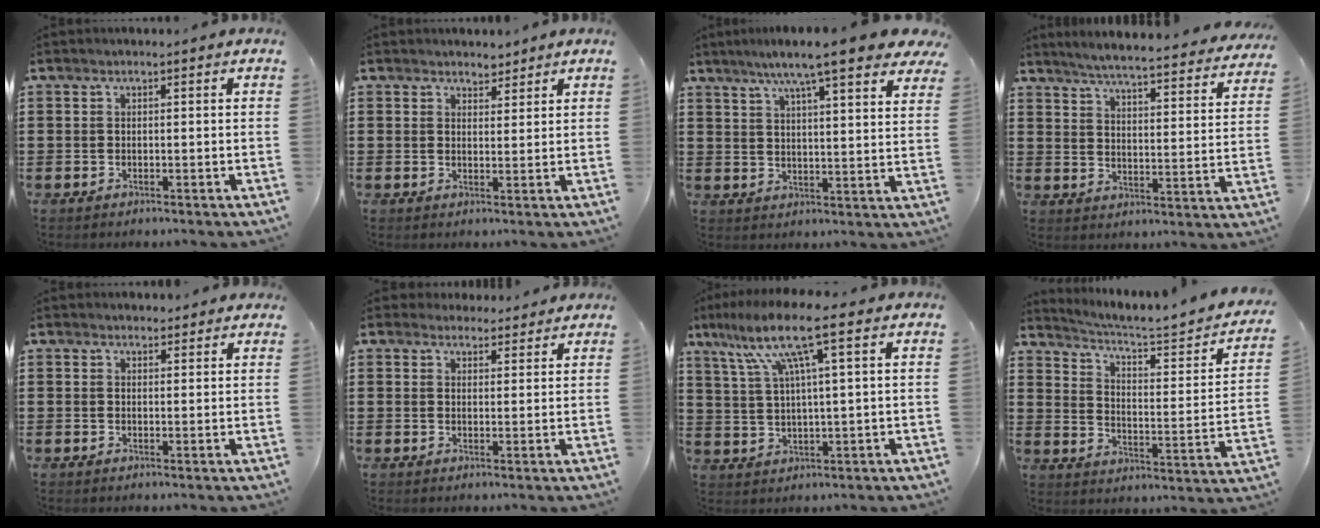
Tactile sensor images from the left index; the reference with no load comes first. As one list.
[{"total": 2.3, "force": [2.1, 0.9, 0.1], "torque": [-0.009, 0.002, 0.040]}, {"total": 8.5, "force": [6.9, 0.4, 5.0], "torque": [-0.103, -0.022, 0.115]}, {"total": 4.9, "force": [4.6, -0.5, 1.6], "torque": [-0.054, -0.038, 0.074]}, {"total": 1.8, "force": [1.7, 0.6, -0.1], "torque": [0.005, 0.002, 0.031]}, {"total": 3.2, "force": [3.0, 1.1, 0.3], "torque": [-0.007, -0.005, 0.056]}, {"total": 10.4, "force": [5.3, 0.8, 9.0], "torque": [-0.201, -0.008, 0.082]}, {"total": 3.5, "force": [2.7, 0.4, 2.1], "torque": [-0.060, -0.028, 0.034]}]